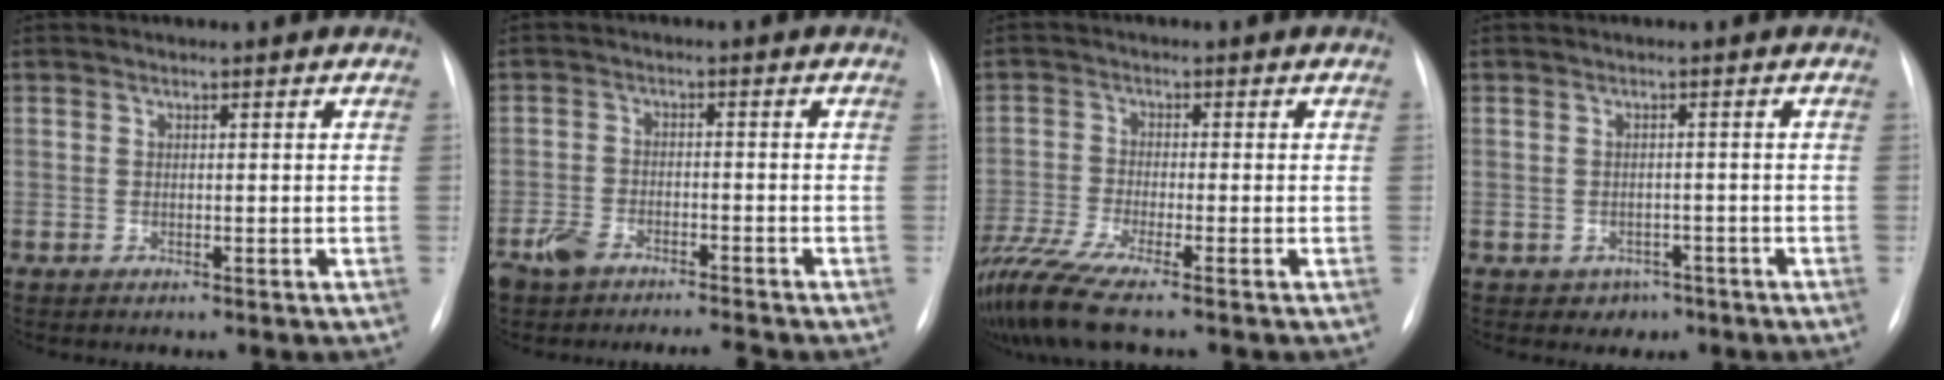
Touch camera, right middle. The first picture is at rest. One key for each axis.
{"total": 5.6, "fx": -4.7, "fy": 1.5, "fz": 2.7, "tx": -0.058, "ty": -0.006, "tz": -0.085}
{"total": 9.1, "fx": -7.3, "fy": -0.4, "fz": 5.4, "tx": -0.111, "ty": -0.027, "tz": -0.136}
{"total": 2.6, "fx": -1.5, "fy": 2.1, "fz": 0.3, "tx": -0.003, "ty": 0.012, "tz": -0.012}